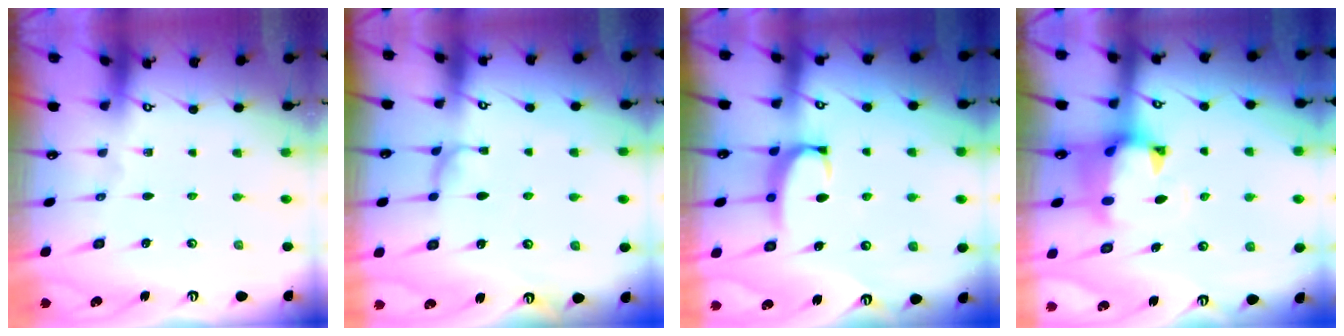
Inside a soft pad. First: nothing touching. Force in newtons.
{"total": 1.1, "press": 0.9, "slide": 0.5}
{"total": 2.3, "press": 2.2, "slide": 0.6}
{"total": 1.5, "press": 1.1, "slide": 1.1}